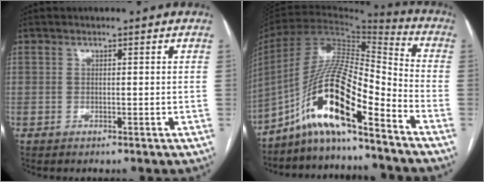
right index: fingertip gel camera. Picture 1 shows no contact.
{"total": 15.5, "force": [-9.8, 1.7, 11.9], "torque": [-0.225, 0.012, -0.177]}